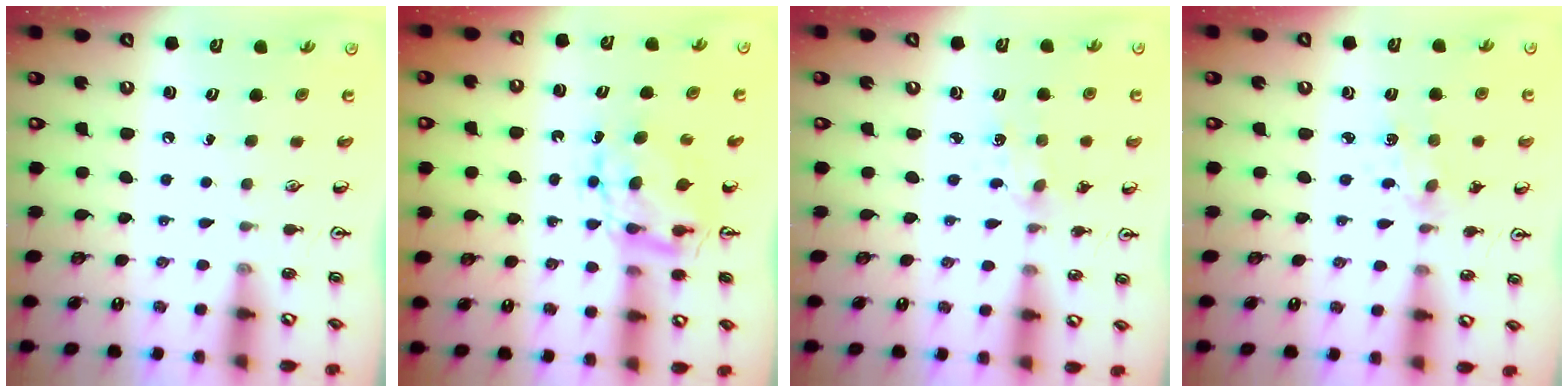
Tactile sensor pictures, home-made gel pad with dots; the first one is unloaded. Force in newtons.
{"total": 6.5, "press": 6.5, "slide": 0.3}
{"total": 2.7, "press": 2.7, "slide": 0.3}
{"total": 2.0, "press": 2.0, "slide": 0.4}